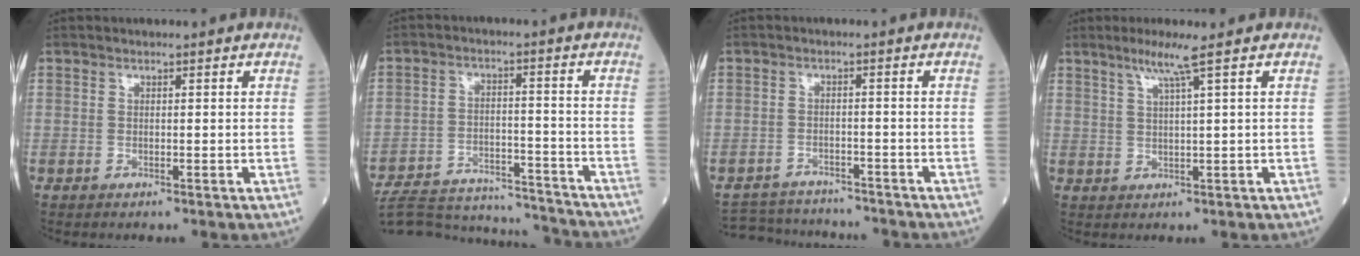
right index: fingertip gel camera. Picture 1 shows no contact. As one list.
[{"total": 19.6, "force": [-18.8, 3.2, 4.5], "torque": [-0.110, 0.000, -0.275]}, {"total": 9.0, "force": [-8.6, 2.4, 1.2], "torque": [-0.018, 0.011, -0.126]}, {"total": 3.9, "force": [2.3, -1.1, 3.0], "torque": [-0.064, -0.002, 0.048]}]